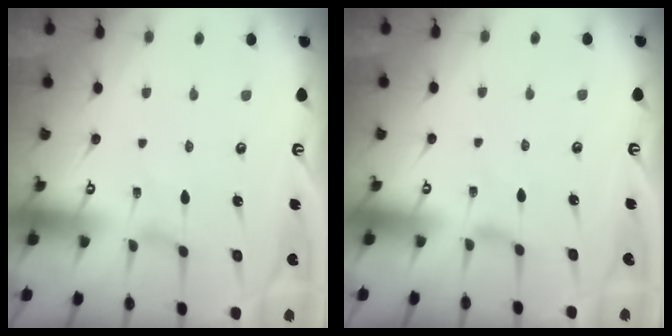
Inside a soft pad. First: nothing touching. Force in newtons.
{"total": 0.9, "press": 0.8, "slide": 0.4}